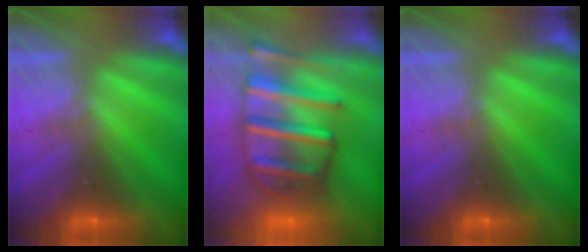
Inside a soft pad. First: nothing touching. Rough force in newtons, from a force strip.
{"total": 8.6}
{"total": 0.0}